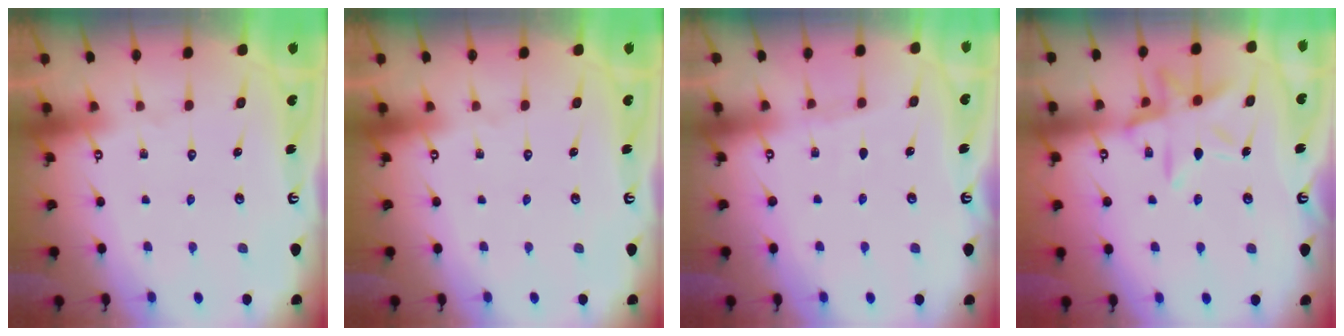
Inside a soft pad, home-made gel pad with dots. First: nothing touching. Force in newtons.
{"total": 0.0}
{"total": 2.5, "press": 2.4, "slide": 0.4}
{"total": 14.1, "press": 14.1, "slide": 0.9}